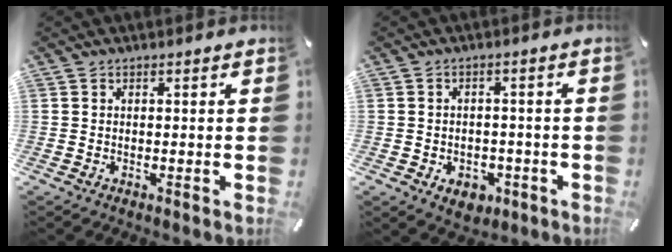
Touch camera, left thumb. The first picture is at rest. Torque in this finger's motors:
{"motor_torque": [0.03, 0.10, -0.01, 0.05, 0.00]}